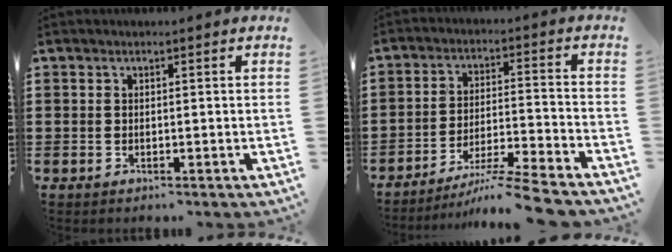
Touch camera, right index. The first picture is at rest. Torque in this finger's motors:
{"motor_torque": [0.53, -0.48, 0.28, 0.09]}